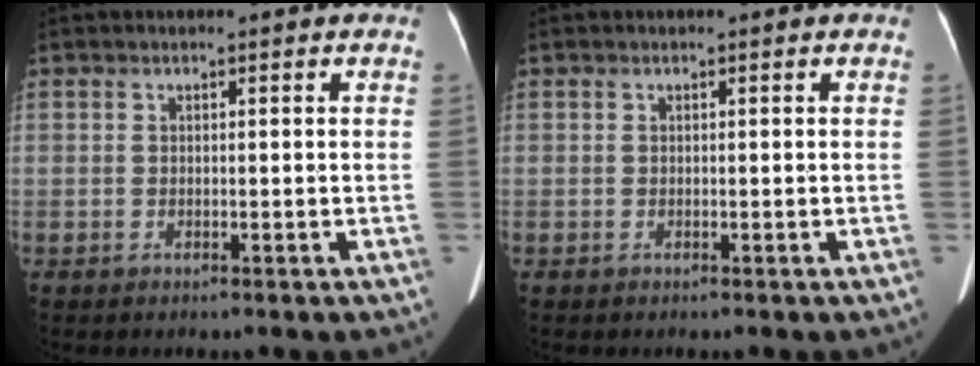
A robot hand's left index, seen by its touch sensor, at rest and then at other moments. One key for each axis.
{"total": 0.0}